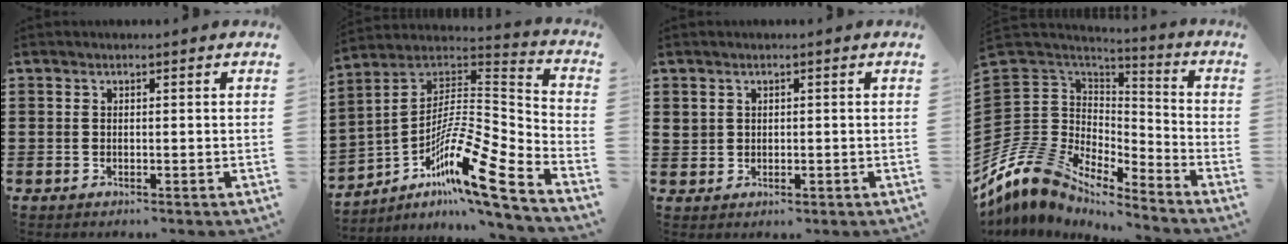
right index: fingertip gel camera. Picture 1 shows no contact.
{"total": 12.8, "force": [-7.9, 1.7, 9.9], "torque": [-0.186, -0.011, -0.155]}
{"total": 1.3, "force": [0.6, 1.1, 0.3], "torque": [-0.009, 0.005, 0.010]}
{"total": 10.1, "force": [-7.6, 5.9, 2.9], "torque": [-0.116, -0.009, -0.159]}